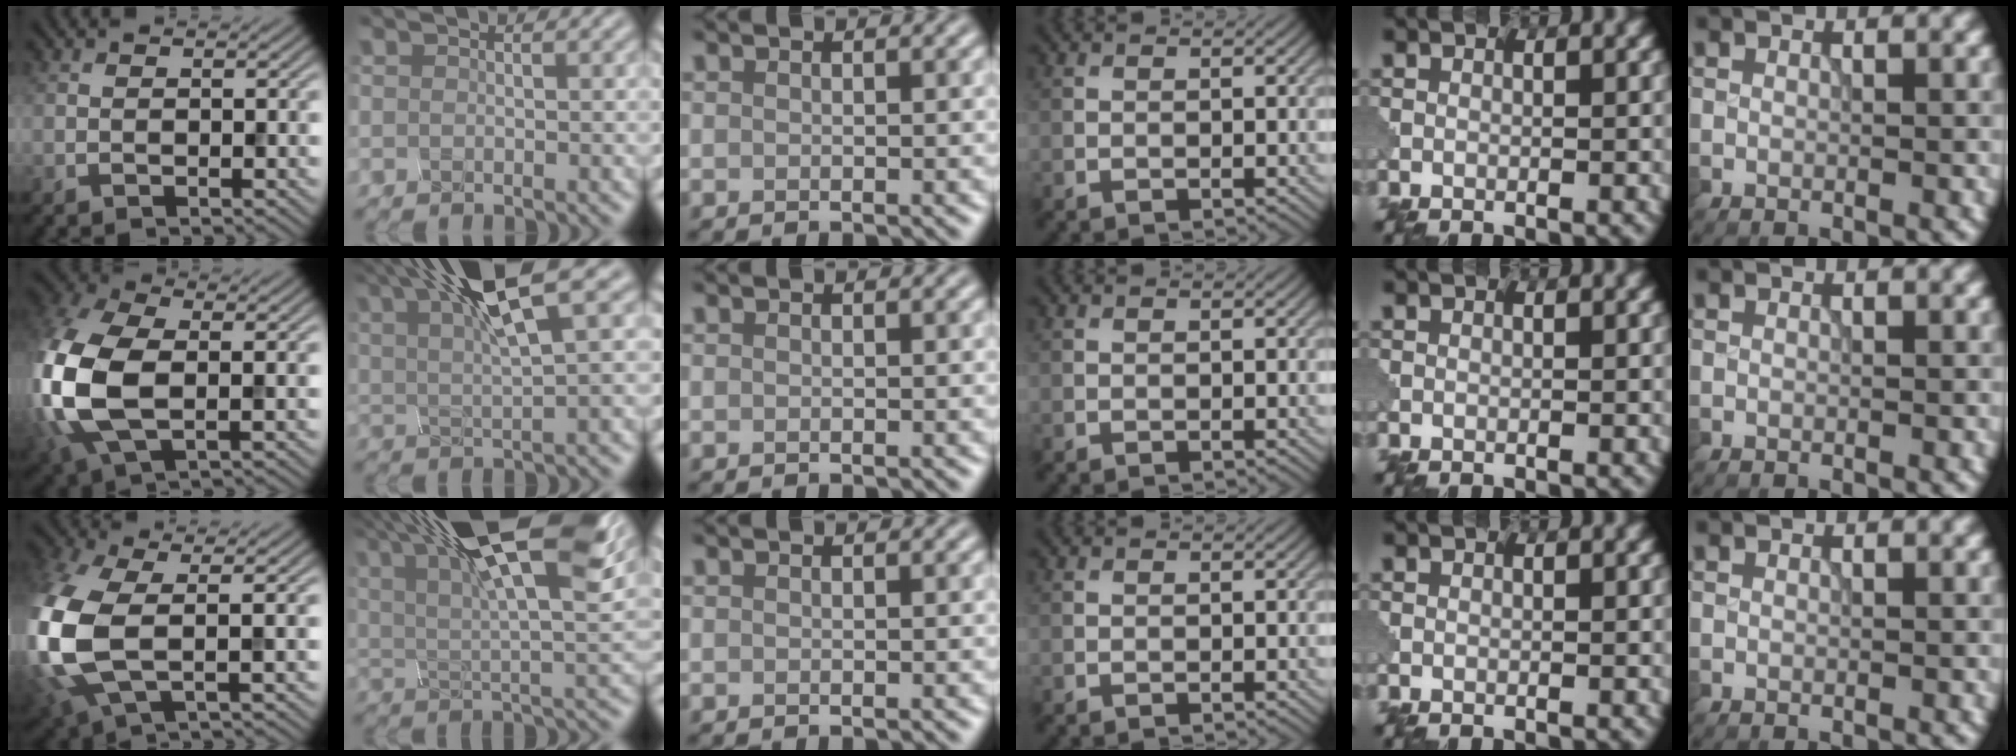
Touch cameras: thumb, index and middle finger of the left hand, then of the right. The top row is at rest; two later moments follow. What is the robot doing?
{"motion": "squeeze", "object": "clothespin"}